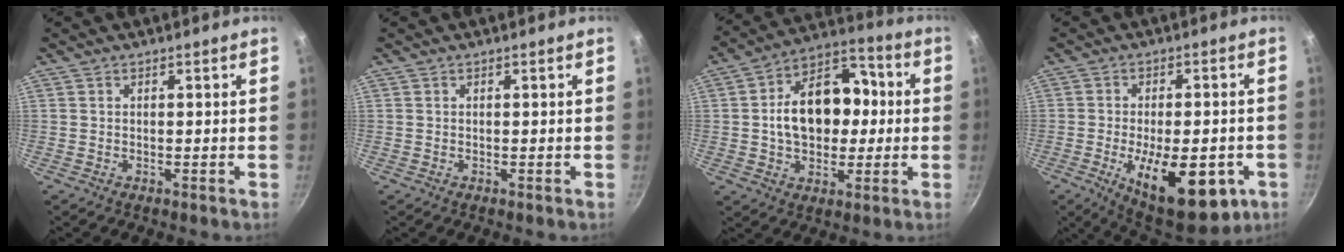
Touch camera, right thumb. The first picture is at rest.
{"total": 0.0}
{"total": 17.3, "force": [0.7, 11.6, 12.8], "torque": [-0.169, 0.034, 0.007]}
{"total": 18.7, "force": [-6.4, 8.6, 15.3], "torque": [-0.208, 0.000, -0.075]}